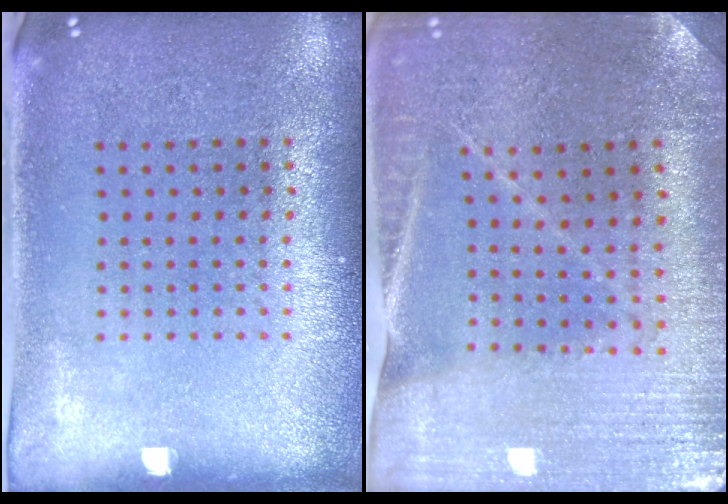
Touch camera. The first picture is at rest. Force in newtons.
{"total": 1.4, "press": 1.4, "slide": 0.2}